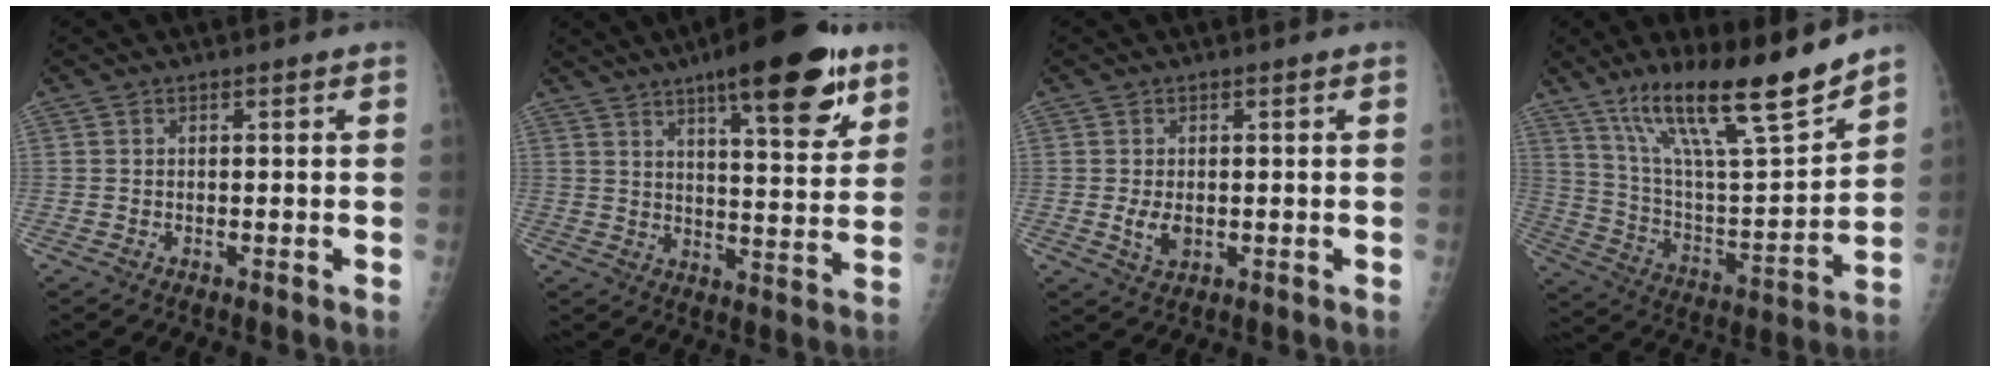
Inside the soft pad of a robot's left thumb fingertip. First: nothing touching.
{"total": 18.1, "force": [10.7, 5.0, 13.7], "torque": [-0.166, -0.047, 0.155]}
{"total": 3.4, "force": [-0.2, 2.2, 2.5], "torque": [-0.043, -0.007, 0.001]}
{"total": 22.0, "force": [16.1, 3.5, 14.6], "torque": [-0.225, -0.075, 0.285]}